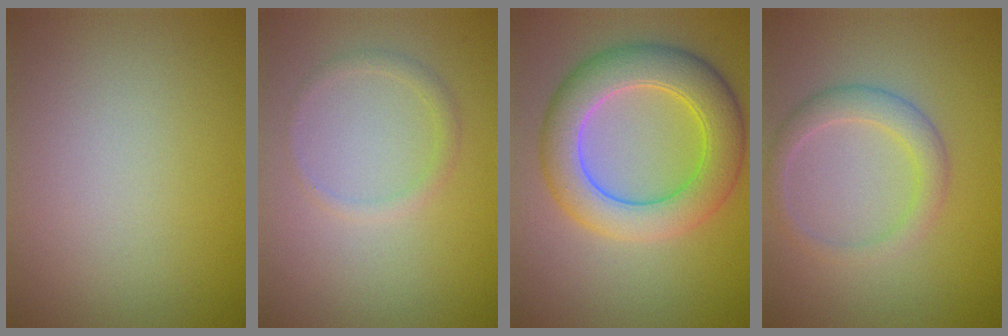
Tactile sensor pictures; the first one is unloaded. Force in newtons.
{"total": 1.2, "press": 1.2, "slide": 0.1}
{"total": 7.1, "press": 7.1, "slide": 0.1}
{"total": 2.5, "press": 2.5, "slide": 0.0}